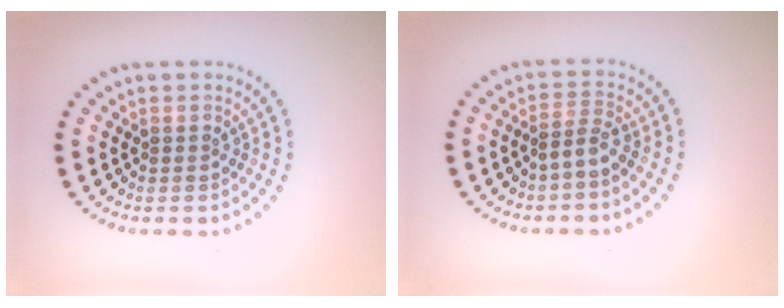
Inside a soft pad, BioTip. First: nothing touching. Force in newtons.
{"total": 1.7, "press": 1.1, "slide": 1.3}